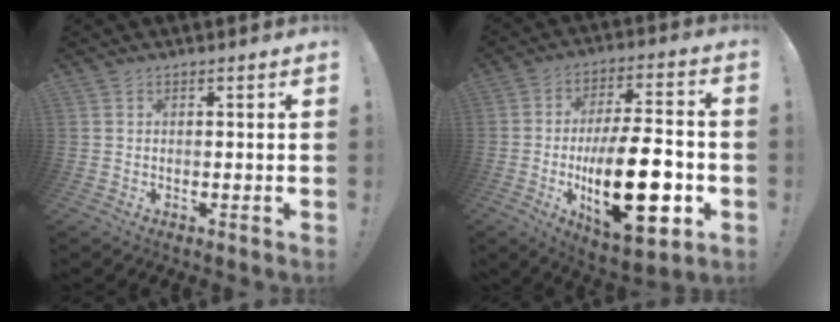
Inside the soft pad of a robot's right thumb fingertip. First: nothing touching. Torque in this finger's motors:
{"motor_torque": [2.27, 2.73, 1.60, -1.17, 0.54]}